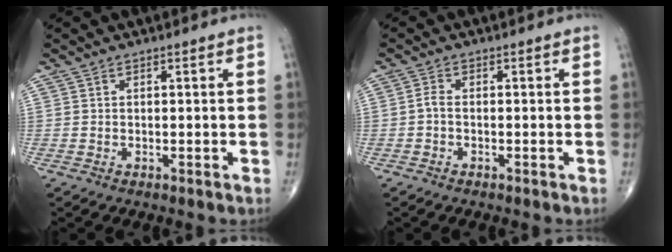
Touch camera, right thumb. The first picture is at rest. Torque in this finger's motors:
{"motor_torque": [-0.25, 0.05, 0.25, -0.04, 0.00]}